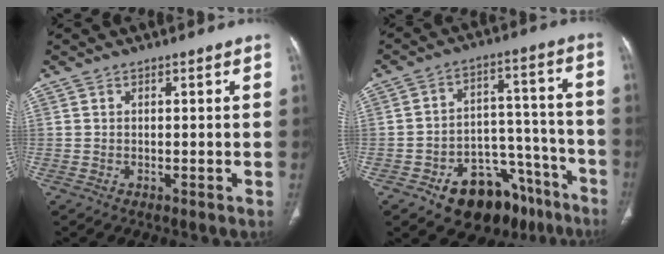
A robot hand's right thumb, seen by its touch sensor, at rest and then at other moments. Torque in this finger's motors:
{"motor_torque": [1.67, 1.08, -0.07, -0.13, 0.27]}